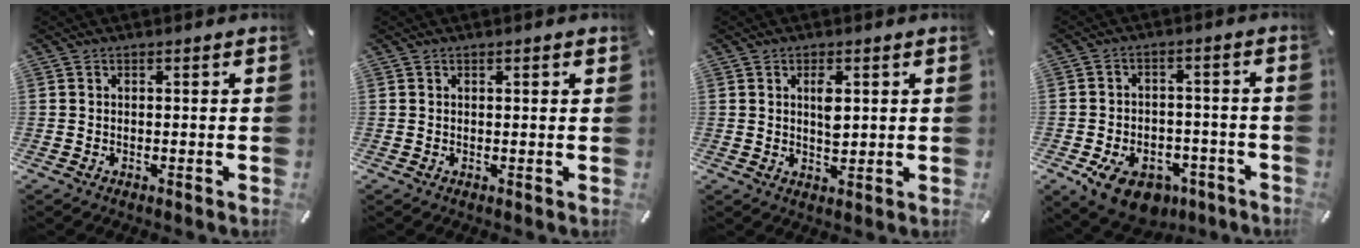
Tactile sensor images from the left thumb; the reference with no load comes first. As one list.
[{"total": 0.7, "force": [0.4, 0.2, 0.6], "torque": [-0.004, -0.003, 0.005]}, {"total": 4.3, "force": [1.3, 2.2, 3.5], "torque": [-0.052, -0.004, 0.015]}, {"total": 10.9, "force": [-6.2, 7.1, 5.6], "torque": [-0.079, 0.049, -0.101]}]